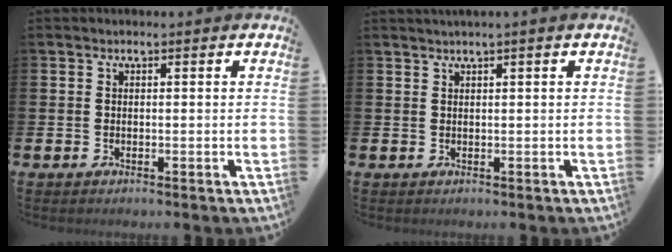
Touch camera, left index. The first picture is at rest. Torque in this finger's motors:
{"motor_torque": [0.86, -0.92, 0.09, 0.05]}